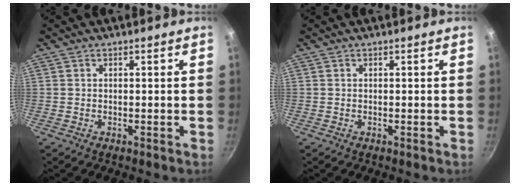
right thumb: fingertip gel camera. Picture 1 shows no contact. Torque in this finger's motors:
{"motor_torque": [-0.02, 0.01, -0.21, 0.21, 0.00]}